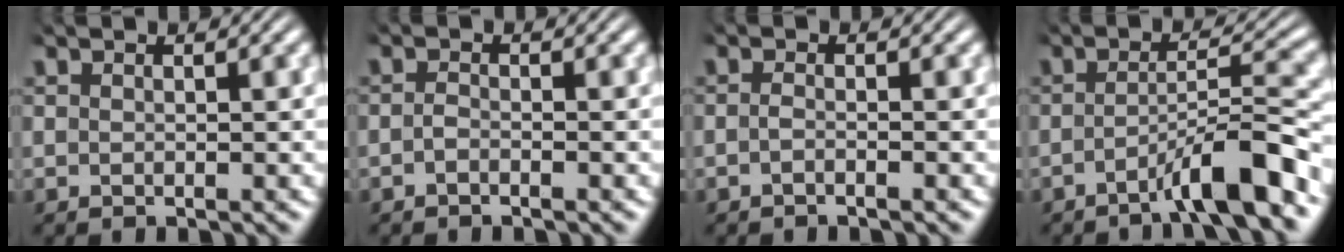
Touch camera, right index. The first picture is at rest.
{"total": 1.0, "force": [-0.9, 0.1, 0.3], "torque": [-0.013, -0.007, -0.016]}
{"total": 1.1, "force": [-0.9, -0.3, 0.6], "torque": [-0.019, -0.006, -0.014]}
{"total": 4.9, "force": [-3.1, -0.2, 3.7], "torque": [-0.058, 0.001, -0.050]}